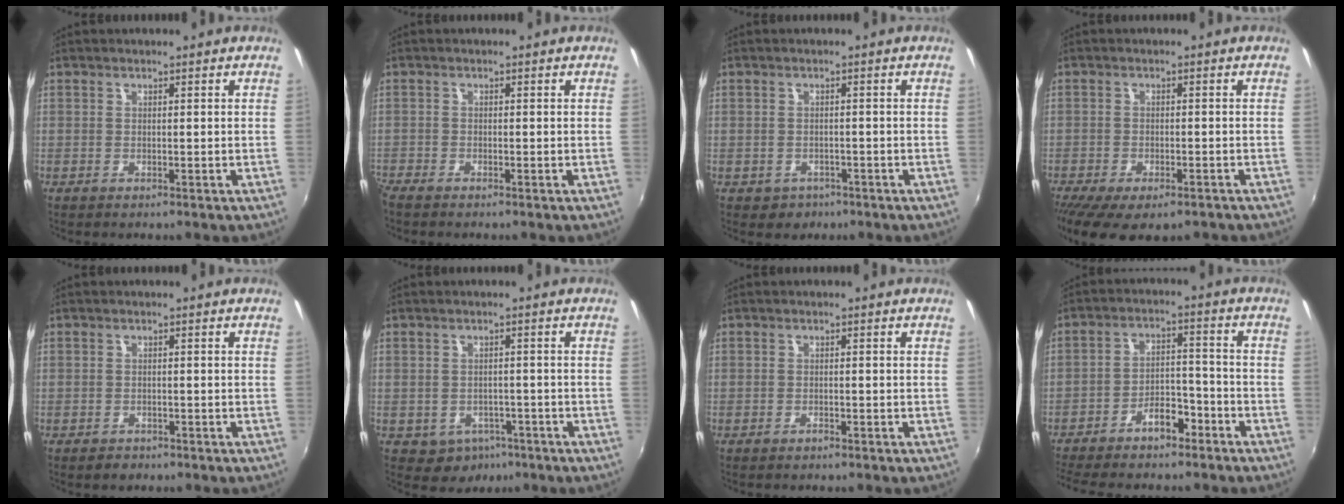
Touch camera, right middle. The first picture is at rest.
{"total": 1.9, "force": [-1.8, 0.2, 0.6], "torque": [-0.019, -0.011, -0.038]}
{"total": 3.0, "force": [-1.4, 2.6, 0.6], "torque": [-0.021, -0.001, -0.016]}
{"total": 11.0, "force": [-7.9, 4.0, 6.5], "torque": [-0.144, -0.044, -0.121]}
{"total": 1.7, "force": [-1.2, 1.1, 0.3], "torque": [-0.008, -0.001, -0.017]}
{"total": 5.0, "force": [-2.8, 3.9, 1.4], "torque": [-0.037, -0.002, -0.030]}
{"total": 0.8, "force": [-0.7, 0.2, 0.2], "torque": [-0.005, -0.001, -0.014]}
{"total": 10.4, "force": [-8.3, 3.9, 5.1], "torque": [-0.106, 0.022, -0.134]}